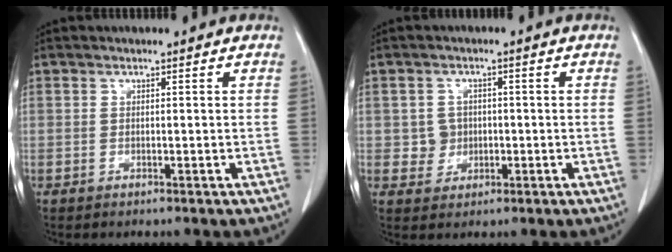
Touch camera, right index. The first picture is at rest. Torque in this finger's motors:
{"motor_torque": [-0.04, 0.02, 0.04, -0.01]}